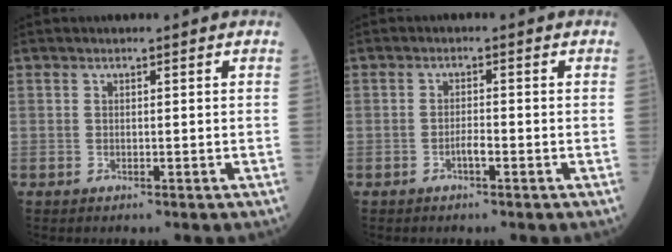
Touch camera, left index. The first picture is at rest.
{"total": 1.6, "force": [-0.9, 0.2, 1.3], "torque": [-0.023, 0.001, -0.018]}